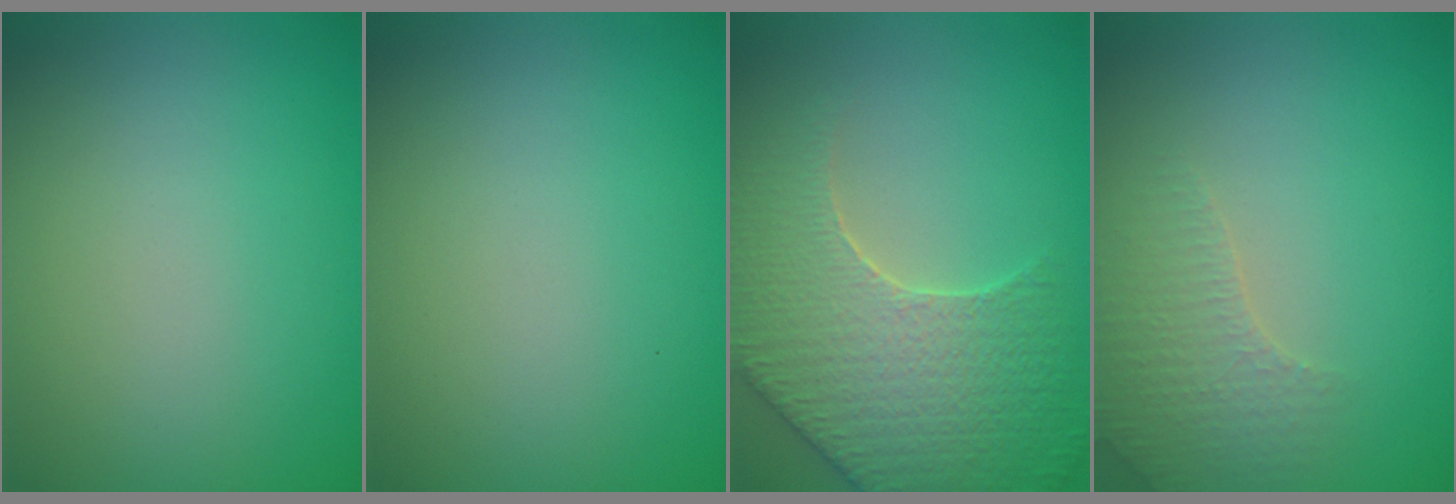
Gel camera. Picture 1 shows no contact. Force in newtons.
{"total": 0.0}
{"total": 6.6, "press": 5.7, "slide": 3.4}
{"total": 2.6, "press": 2.5, "slide": 0.5}